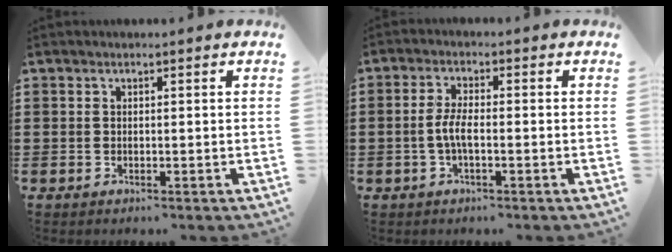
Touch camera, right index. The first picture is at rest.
{"total": 3.7, "force": [-0.9, 0.9, 3.4], "torque": [-0.083, -0.003, -0.025]}